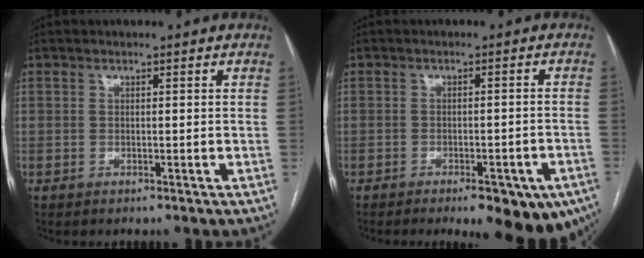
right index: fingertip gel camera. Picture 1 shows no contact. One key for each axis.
{"total": 12.2, "fx": -8.0, "fy": 3.8, "fz": 8.4, "tx": -0.065, "ty": 0.004, "tz": -0.099}